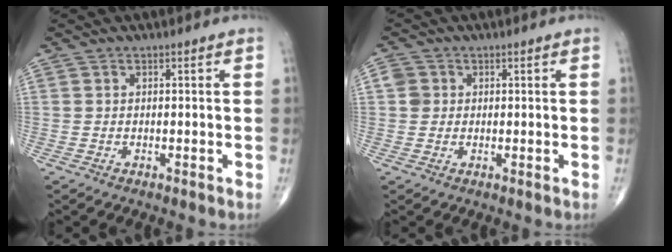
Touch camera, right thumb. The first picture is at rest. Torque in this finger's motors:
{"motor_torque": [-0.05, 0.25, 0.31, 0.22, -0.04]}